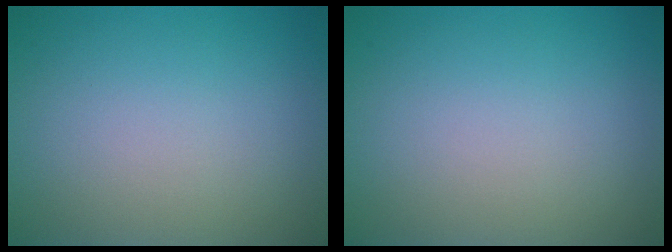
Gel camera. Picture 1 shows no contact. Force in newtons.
{"total": 0.0}